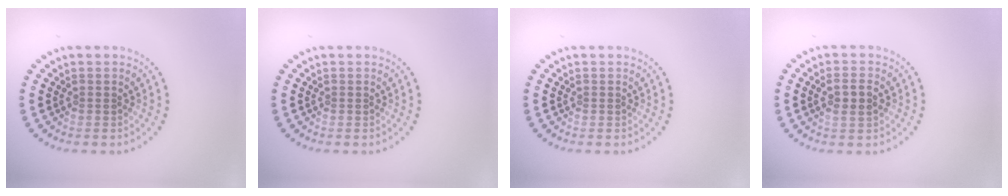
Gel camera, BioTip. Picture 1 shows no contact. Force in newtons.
{"total": 0.0}
{"total": 0.0}
{"total": 2.1, "press": 2.0, "slide": 0.5}